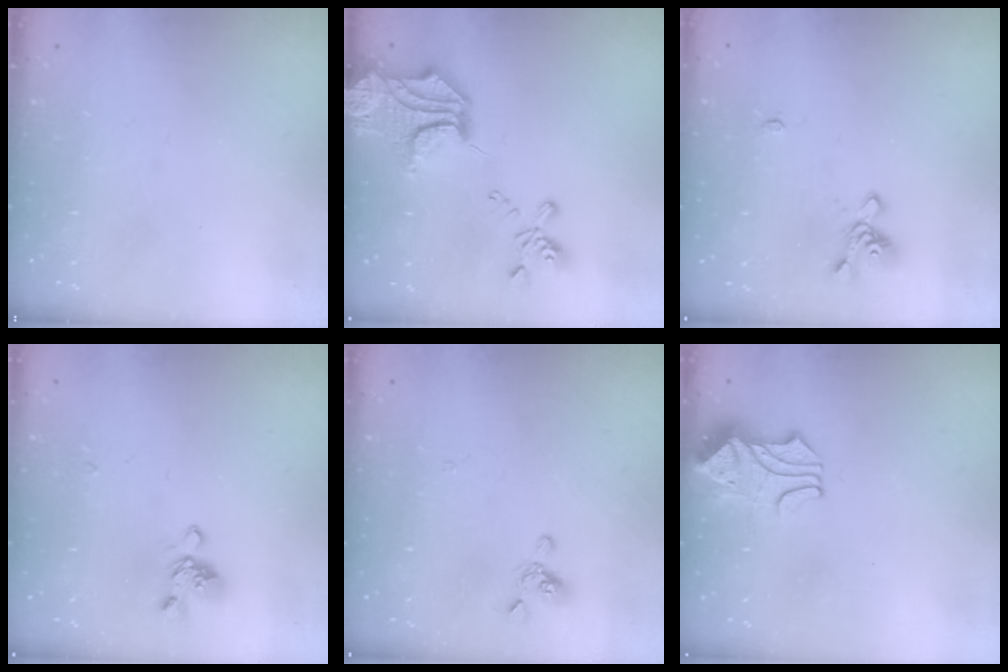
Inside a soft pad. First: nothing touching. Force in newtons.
{"total": 10.1, "press": 9.5, "slide": 3.3}
{"total": 1.5, "press": 1.1, "slide": 1.0}
{"total": 2.0, "press": 1.8, "slide": 0.8}
{"total": 1.5, "press": 1.3, "slide": 0.7}
{"total": 1.8, "press": 1.4, "slide": 1.2}